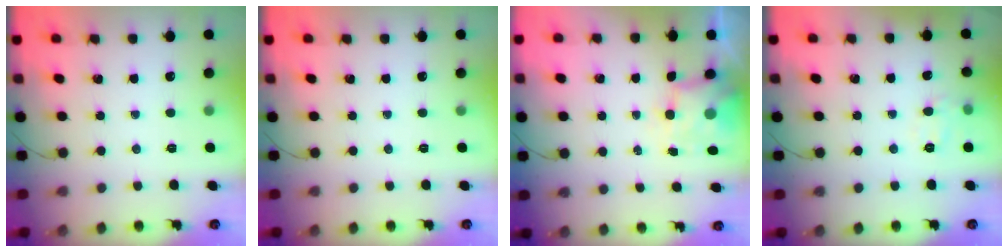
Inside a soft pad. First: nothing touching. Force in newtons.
{"total": 0.0}
{"total": 5.1, "press": 5.0, "slide": 0.7}
{"total": 7.2, "press": 7.1, "slide": 1.1}